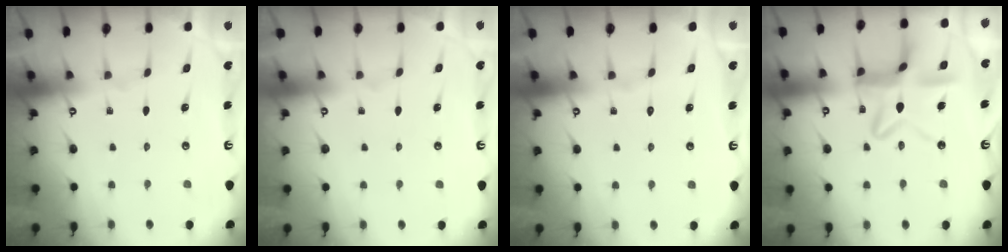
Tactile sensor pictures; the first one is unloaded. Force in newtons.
{"total": 1.6, "press": 1.6, "slide": 0.2}
{"total": 1.7, "press": 1.7, "slide": 0.2}
{"total": 13.2, "press": 13.1, "slide": 1.0}